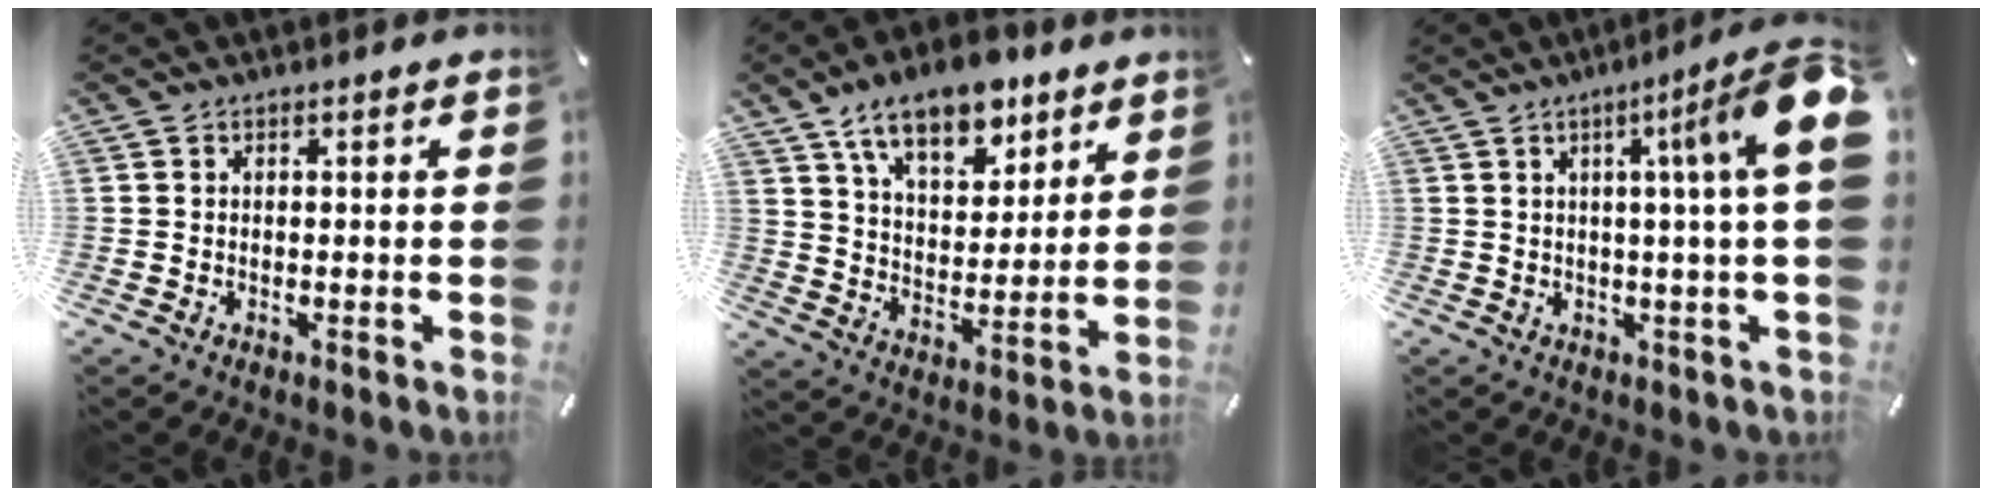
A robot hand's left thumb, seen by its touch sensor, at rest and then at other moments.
{"total": 14.5, "force": [10.0, 7.5, 7.4], "torque": [-0.128, -0.044, 0.179]}
{"total": 13.0, "force": [3.6, -0.2, 12.5], "torque": [-0.185, -0.025, 0.046]}